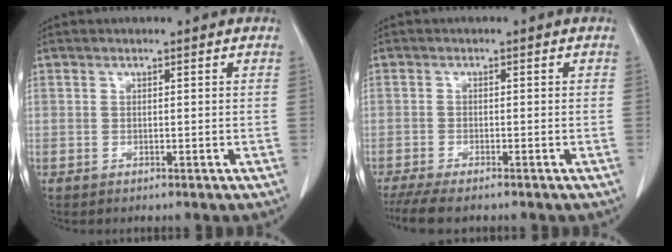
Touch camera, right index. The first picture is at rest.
{"total": 6.1, "force": [-5.0, 1.3, 3.3], "torque": [-0.052, -0.013, -0.081]}